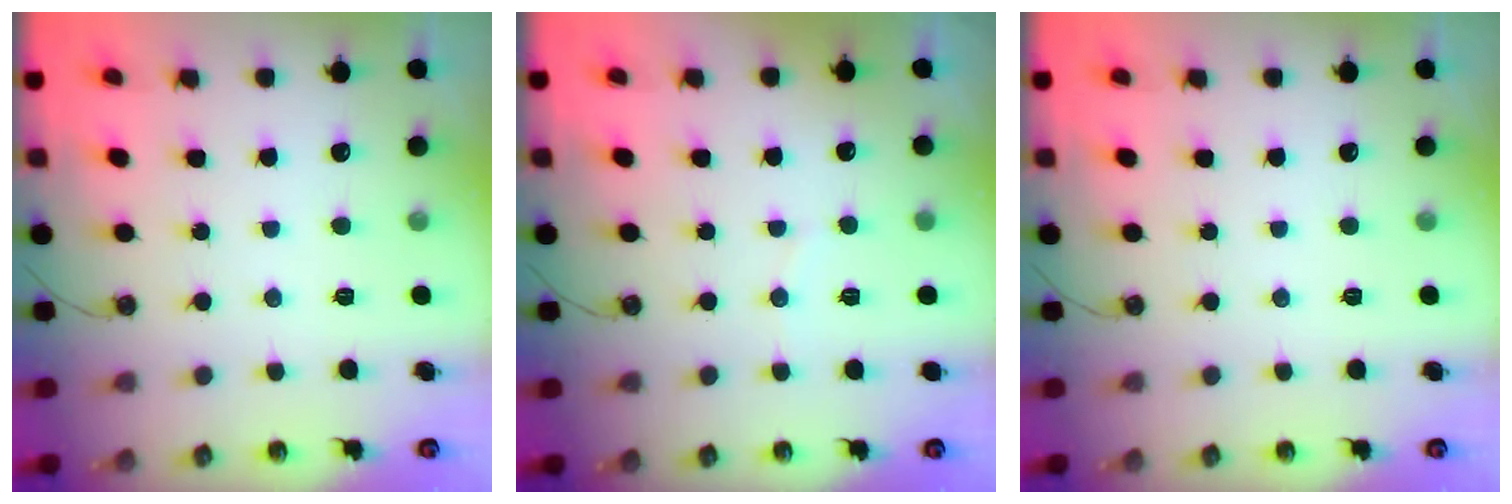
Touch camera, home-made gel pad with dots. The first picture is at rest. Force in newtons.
{"total": 2.3, "press": 2.0, "slide": 1.0}
{"total": 0.0}